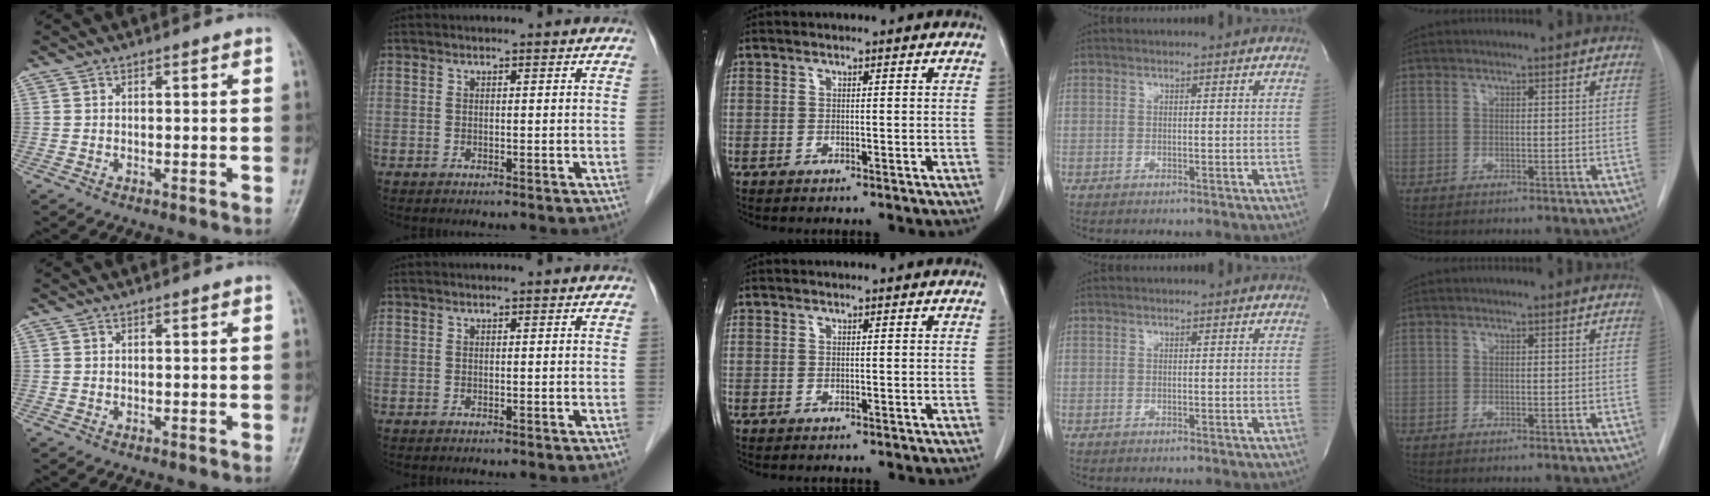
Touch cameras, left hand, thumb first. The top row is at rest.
{}